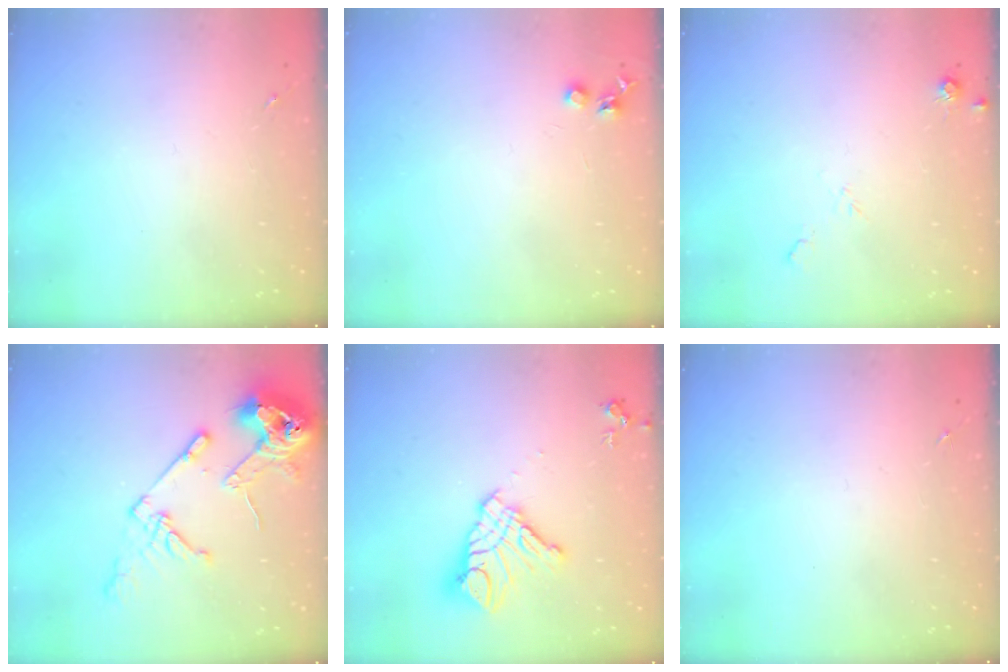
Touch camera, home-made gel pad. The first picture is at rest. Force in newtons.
{"total": 4.9, "press": 4.9, "slide": 0.6}
{"total": 7.2, "press": 7.2, "slide": 0.6}
{"total": 17.0, "press": 16.9, "slide": 1.9}
{"total": 14.6, "press": 14.5, "slide": 1.3}
{"total": 0.0}